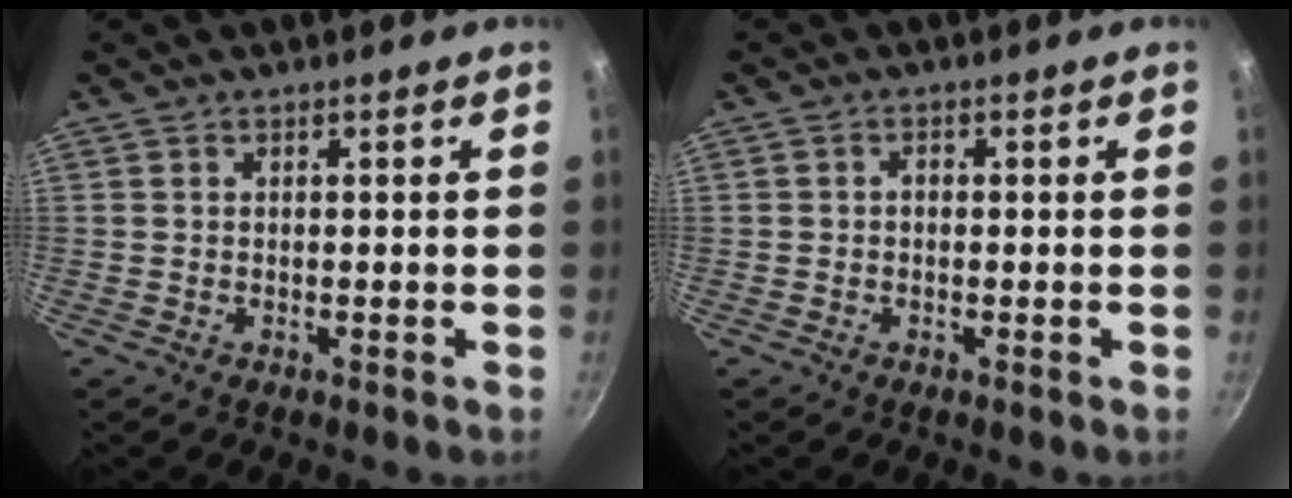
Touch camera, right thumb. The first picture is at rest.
{"total": 1.1, "force": [-0.2, 0.8, 0.7], "torque": [-0.010, 0.007, -0.005]}